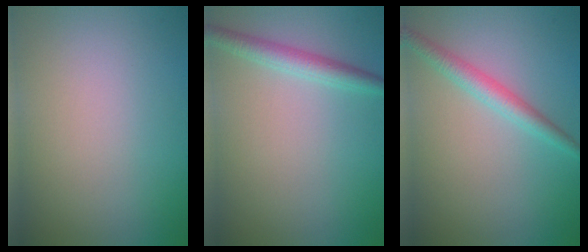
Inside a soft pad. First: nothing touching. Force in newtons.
{"total": 2.3, "press": 2.3, "slide": 0.1}
{"total": 2.5, "press": 2.5, "slide": 0.1}